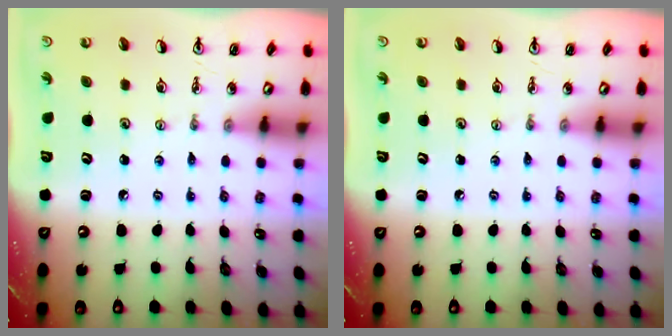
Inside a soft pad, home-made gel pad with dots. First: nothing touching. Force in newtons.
{"total": 0.0}